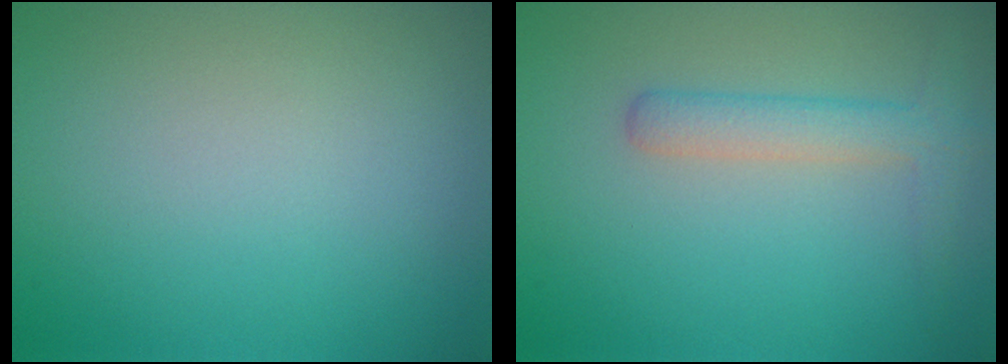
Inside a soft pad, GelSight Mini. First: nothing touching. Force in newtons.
{"total": 2.7, "press": 2.7, "slide": 0.1}